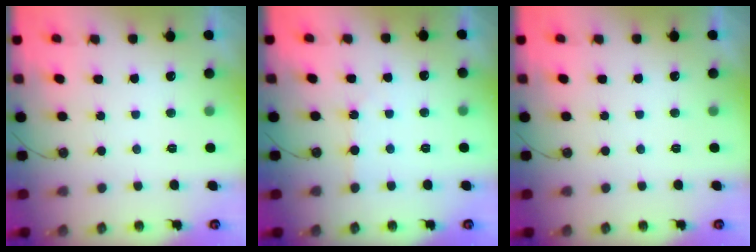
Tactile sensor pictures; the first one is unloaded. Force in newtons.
{"total": 1.5, "press": 1.5, "slide": 0.3}
{"total": 0.0}